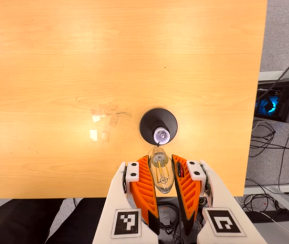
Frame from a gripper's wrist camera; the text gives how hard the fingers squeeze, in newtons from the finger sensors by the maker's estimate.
{"total": 20.6, "left": 23.9, "right": 17.2}